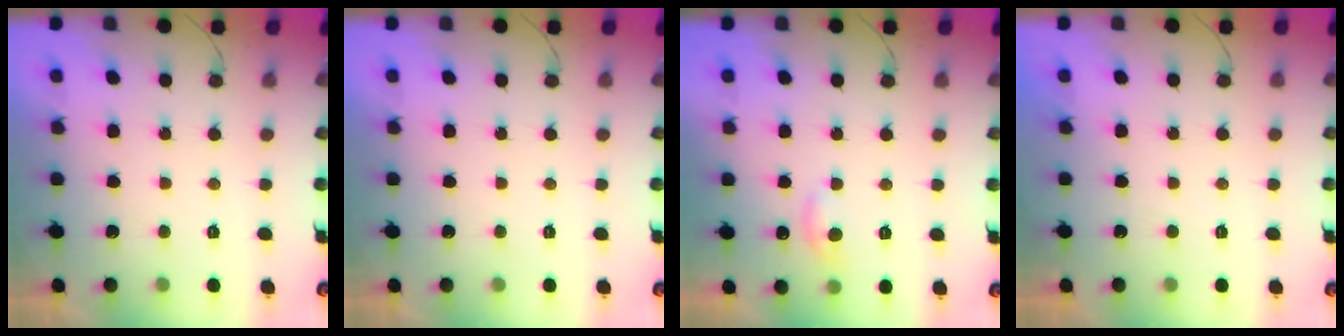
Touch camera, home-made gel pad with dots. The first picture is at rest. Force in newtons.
{"total": 0.0}
{"total": 6.6, "press": 6.6, "slide": 0.8}
{"total": 0.0}